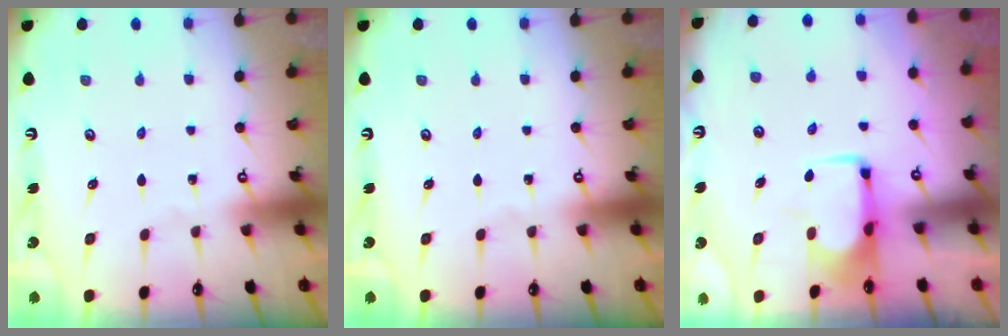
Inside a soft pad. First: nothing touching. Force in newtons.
{"total": 0.0}
{"total": 2.0, "press": 1.9, "slide": 0.5}